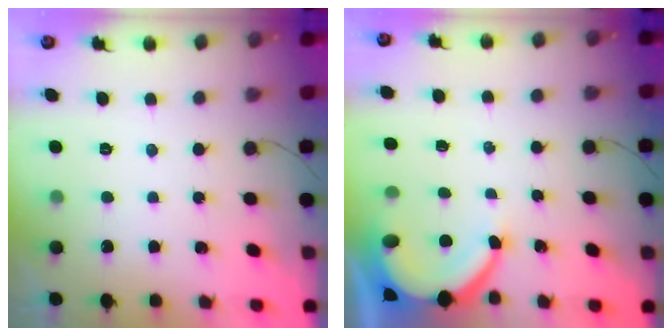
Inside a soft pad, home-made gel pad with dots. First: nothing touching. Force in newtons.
{"total": 7.5, "press": 7.4, "slide": 0.9}